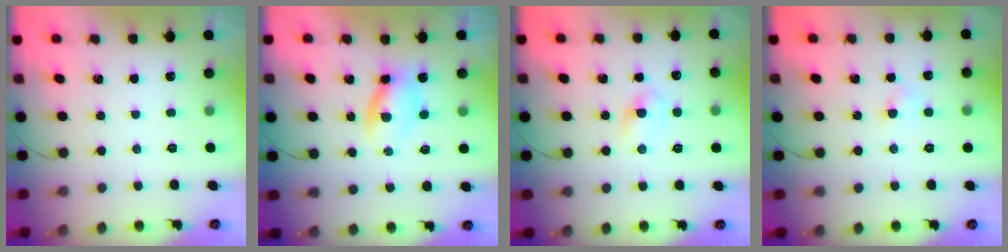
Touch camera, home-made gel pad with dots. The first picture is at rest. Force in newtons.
{"total": 3.9, "press": 3.7, "slide": 1.3}
{"total": 3.4, "press": 3.2, "slide": 1.3}
{"total": 2.9, "press": 2.7, "slide": 1.1}